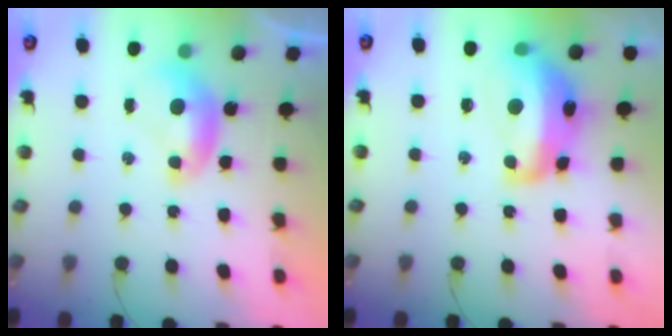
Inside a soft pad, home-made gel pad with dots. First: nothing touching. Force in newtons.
{"total": 10.4, "press": 10.4, "slide": 1.3}